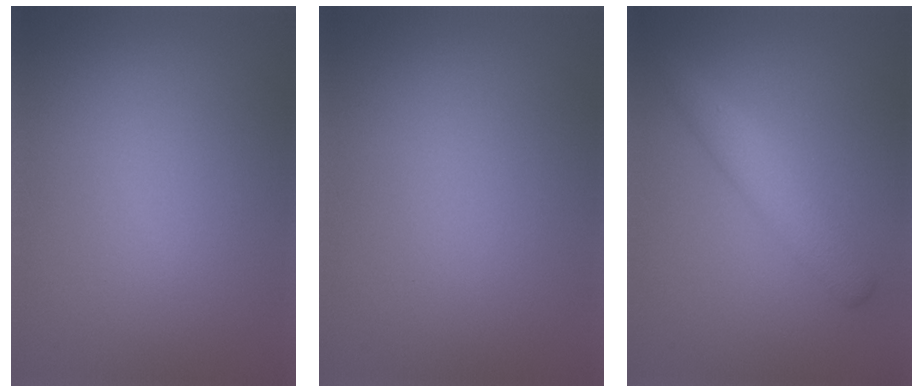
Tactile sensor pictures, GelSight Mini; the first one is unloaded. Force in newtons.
{"total": 0.0}
{"total": 2.8, "press": 2.7, "slide": 0.1}